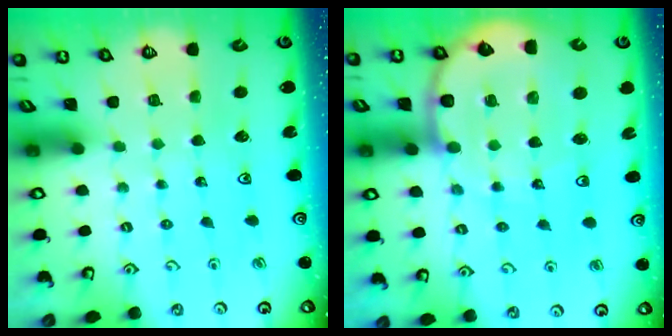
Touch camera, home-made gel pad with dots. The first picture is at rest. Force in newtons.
{"total": 10.3, "press": 10.1, "slide": 2.1}